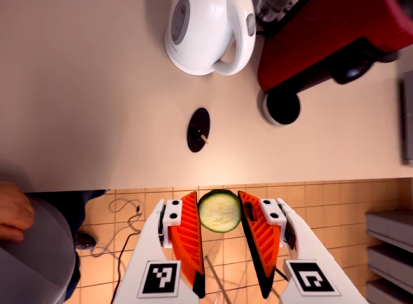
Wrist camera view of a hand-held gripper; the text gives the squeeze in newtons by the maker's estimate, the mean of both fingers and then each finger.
{"total": 8.1, "left": 8.2, "right": 8.1}